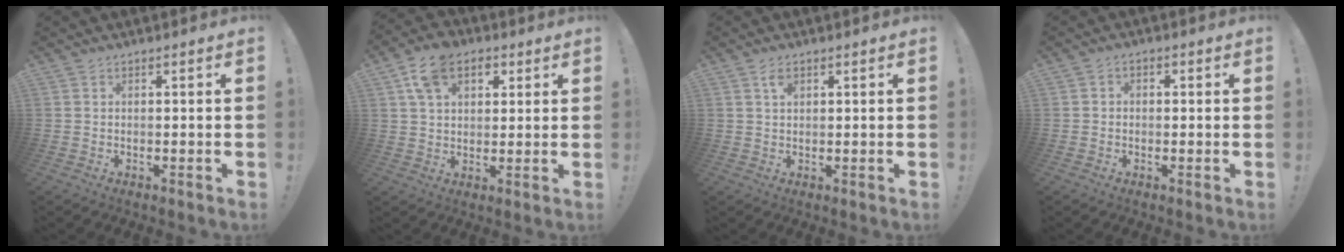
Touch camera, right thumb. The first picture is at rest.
{"total": 11.7, "force": [5.2, 8.0, 6.9], "torque": [-0.112, 0.002, 0.099]}
{"total": 2.5, "force": [1.3, 1.4, 1.6], "torque": [-0.022, -0.004, 0.021]}
{"total": 1.7, "force": [-1.0, 1.2, 0.7], "torque": [-0.012, 0.008, -0.017]}